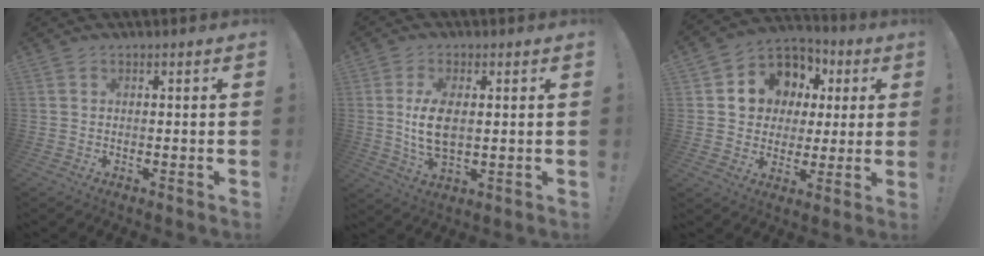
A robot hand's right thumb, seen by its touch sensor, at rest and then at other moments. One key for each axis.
{"total": 8.9, "fx": 0.6, "fy": 4.4, "fz": 7.7, "tx": -0.154, "ty": -0.014, "tz": 0.007}
{"total": 12.1, "fx": 4.2, "fy": 10.5, "fz": 4.3, "tx": -0.060, "ty": -0.028, "tz": 0.093}